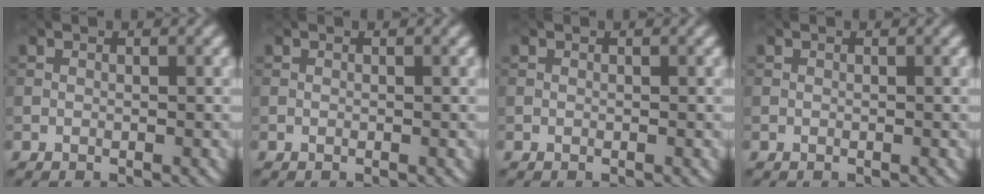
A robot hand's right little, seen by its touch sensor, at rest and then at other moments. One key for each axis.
{"total": 0.0}
{"total": 0.0}
{"total": 0.0}